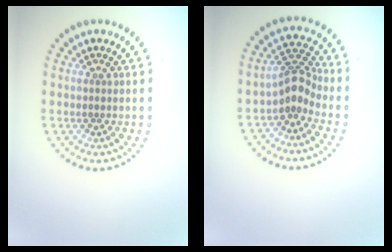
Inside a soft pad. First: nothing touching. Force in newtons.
{"total": 3.0, "press": 2.2, "slide": 2.0}